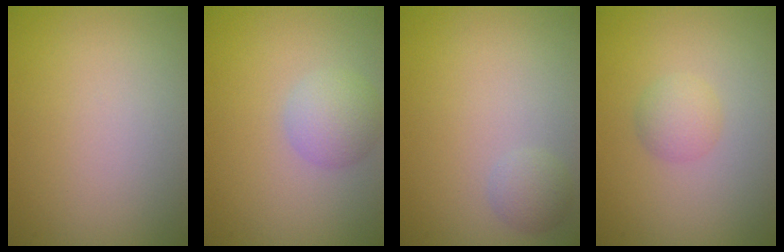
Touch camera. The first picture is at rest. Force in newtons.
{"total": 2.7, "press": 2.7, "slide": 0.2}
{"total": 1.5, "press": 1.5, "slide": 0.1}
{"total": 1.8, "press": 1.8, "slide": 0.1}